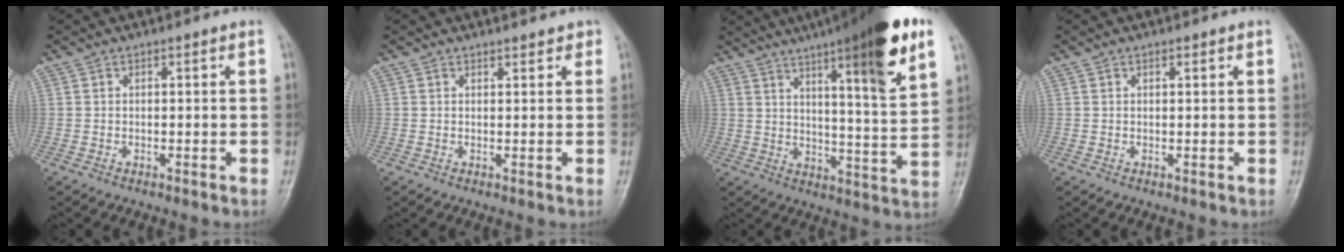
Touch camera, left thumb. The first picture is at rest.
{"total": 1.7, "force": [1.4, 0.8, 0.5], "torque": [0.009, -0.004, 0.012]}
{"total": 21.7, "force": [12.0, 3.0, 17.8], "torque": [-0.242, -0.040, 0.177]}
{"total": 0.8, "force": [0.5, 0.3, 0.5], "torque": [-0.006, -0.002, 0.007]}